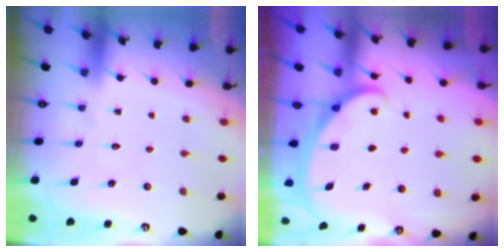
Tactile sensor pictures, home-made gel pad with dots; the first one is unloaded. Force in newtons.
{"total": 2.3, "press": 2.2, "slide": 0.3}